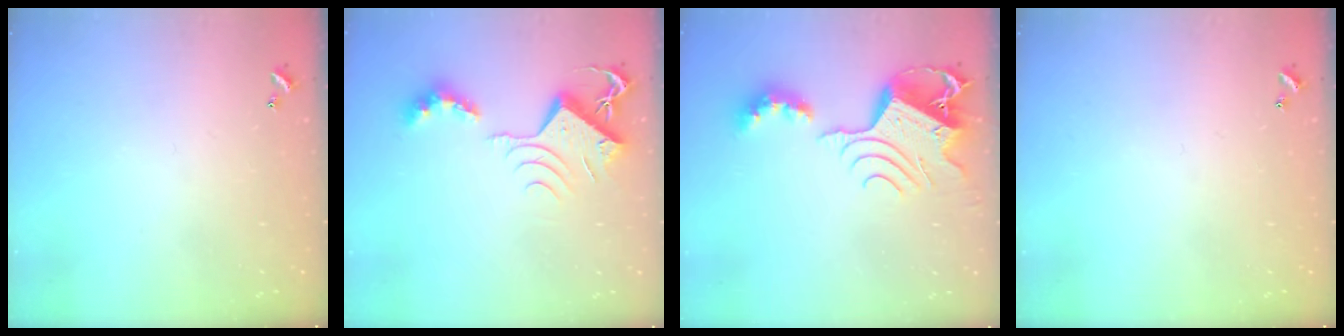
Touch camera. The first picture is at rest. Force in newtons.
{"total": 9.3, "press": 9.3, "slide": 0.9}
{"total": 12.5, "press": 12.4, "slide": 1.2}
{"total": 0.0}